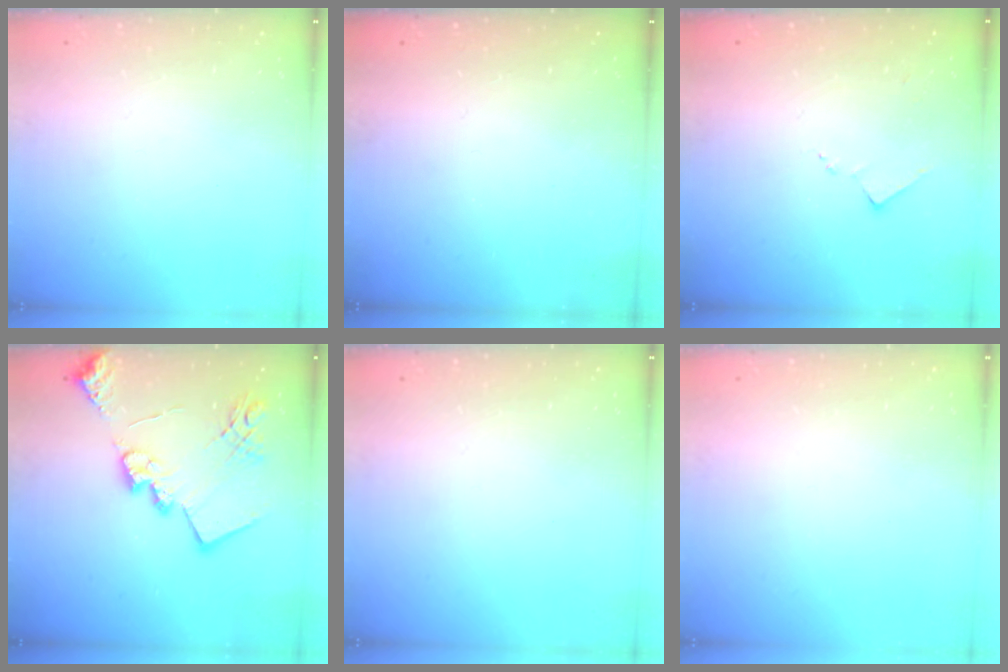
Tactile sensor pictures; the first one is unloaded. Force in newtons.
{"total": 0.9, "press": 0.9, "slide": 0.3}
{"total": 7.1, "press": 7.1, "slide": 0.7}
{"total": 19.5, "press": 19.4, "slide": 1.7}
{"total": 0.0}
{"total": 0.0}